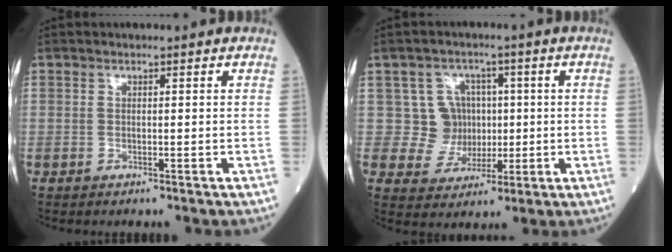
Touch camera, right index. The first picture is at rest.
{"total": 6.4, "force": [0.8, 6.4, 0.3], "torque": [0.007, 0.022, 0.019]}